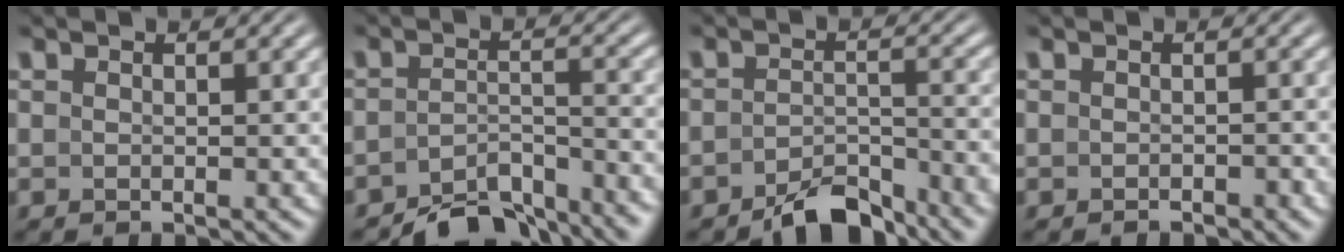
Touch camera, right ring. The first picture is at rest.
{"total": 6.2, "force": [-5.7, 1.4, 1.9], "torque": [-0.023, -0.013, -0.092]}
{"total": 4.5, "force": [-4.2, 0.9, 1.6], "torque": [-0.019, -0.004, -0.072]}
{"total": 1.1, "force": [-1.1, 0.0, 0.1], "torque": [0.002, -0.003, -0.015]}